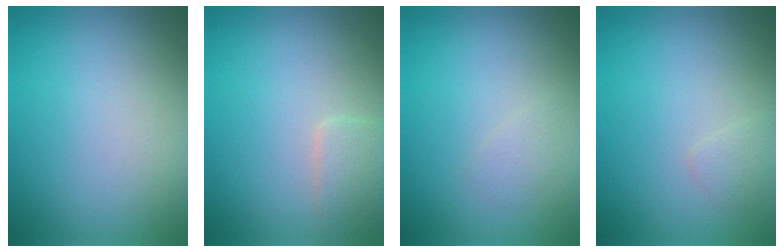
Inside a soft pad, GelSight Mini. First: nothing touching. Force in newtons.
{"total": 2.1, "press": 2.1, "slide": 0.1}
{"total": 0.8, "press": 0.8, "slide": 0.1}
{"total": 0.8, "press": 0.8, "slide": 0.1}